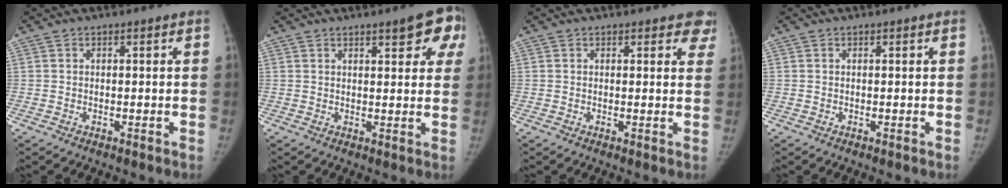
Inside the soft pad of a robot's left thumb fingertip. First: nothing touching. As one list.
[{"total": 8.3, "force": [4.2, 2.7, 6.7], "torque": [-0.051, -0.010, 0.045]}, {"total": 4.4, "force": [3.5, 2.1, 1.6], "torque": [0.020, -0.014, 0.024]}, {"total": 0.0}]